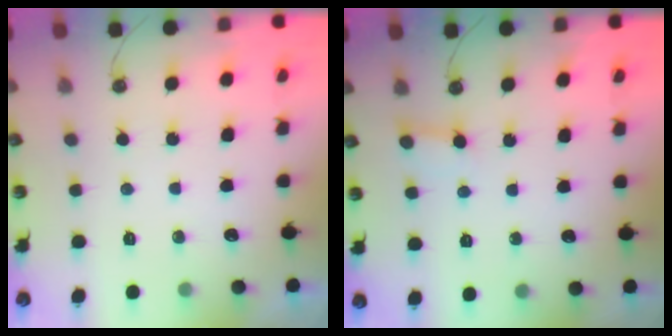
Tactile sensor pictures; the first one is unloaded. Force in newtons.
{"total": 2.2, "press": 2.2, "slide": 0.1}